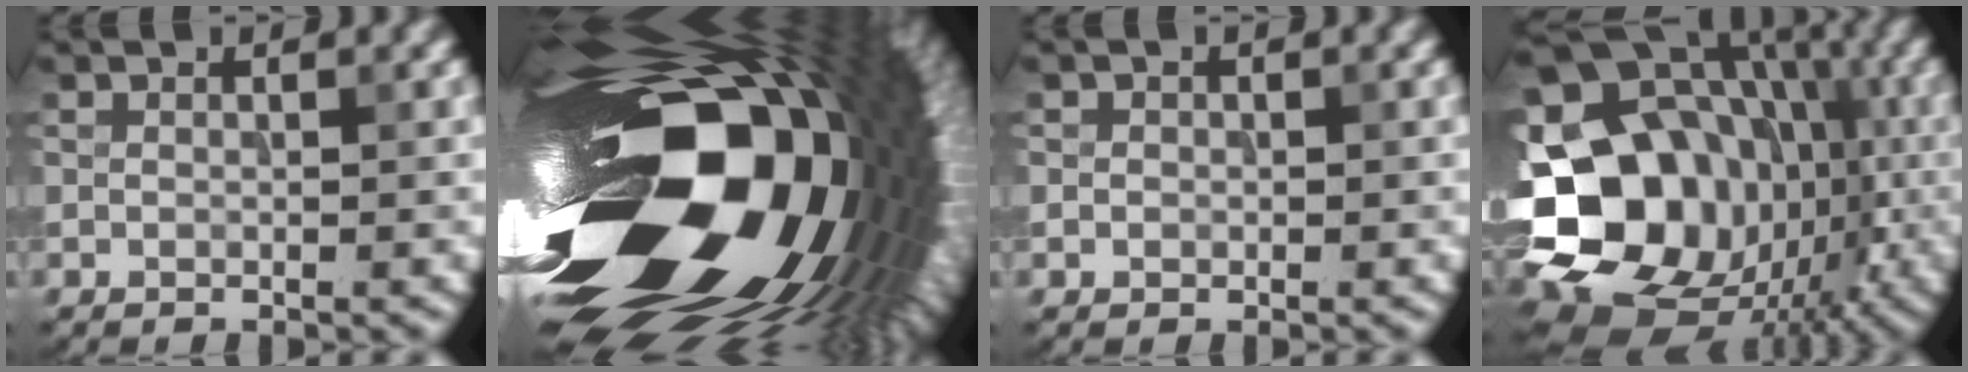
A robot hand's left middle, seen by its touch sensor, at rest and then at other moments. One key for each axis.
{"total": 22.5, "fx": -2.8, "fy": 12.0, "fz": 18.8, "tx": -0.320, "ty": -0.057, "tz": -0.062}
{"total": 0.7, "fx": 0.0, "fy": 0.7, "fz": 0.1, "tx": 0.006, "ty": -0.005, "tz": -0.001}
{"total": 21.6, "fx": -3.1, "fy": 18.4, "fz": 10.9, "tx": -0.178, "ty": 0.015, "tz": -0.082}